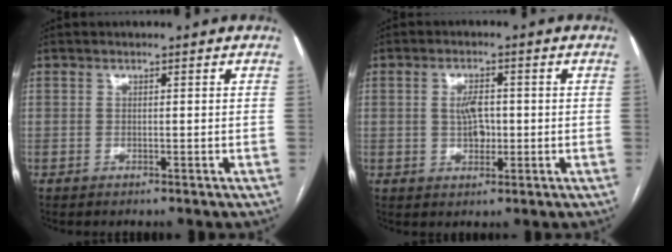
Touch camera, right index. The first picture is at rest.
{"total": 3.8, "force": [0.0, 2.0, 3.2], "torque": [-0.056, 0.006, 0.003]}